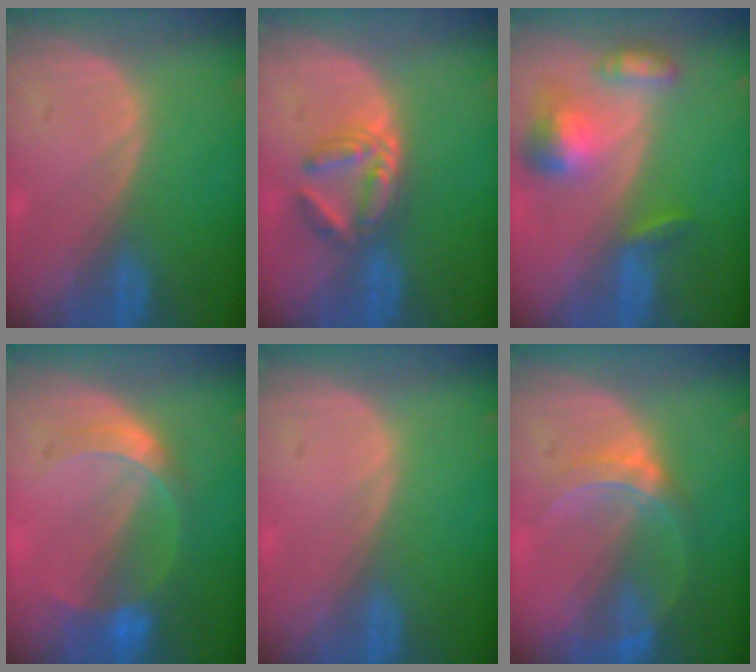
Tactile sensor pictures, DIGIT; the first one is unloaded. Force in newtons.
{"total": 6.0, "press": 5.3, "slide": 2.7}
{"total": 7.0, "press": 6.5, "slide": 2.5}
{"total": 6.4, "press": 5.7, "slide": 2.9}
{"total": 0.0}
{"total": 6.3, "press": 5.6, "slide": 2.8}